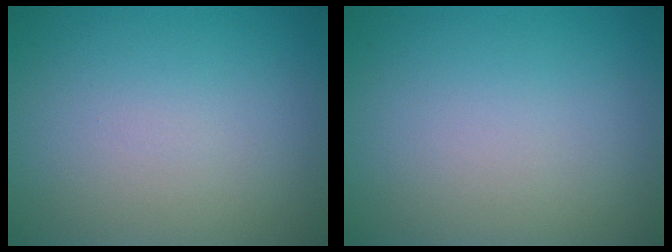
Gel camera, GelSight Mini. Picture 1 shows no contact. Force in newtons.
{"total": 0.0}